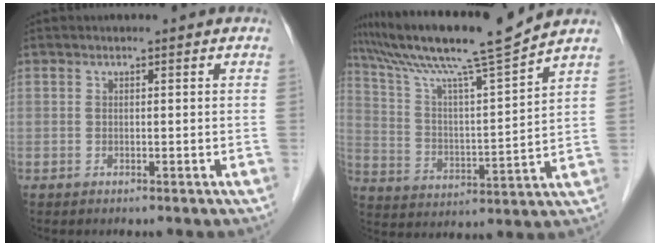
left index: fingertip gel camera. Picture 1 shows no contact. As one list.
[{"total": 15.6, "force": [13.4, -1.5, 7.9], "torque": [-0.148, -0.001, 0.227]}]